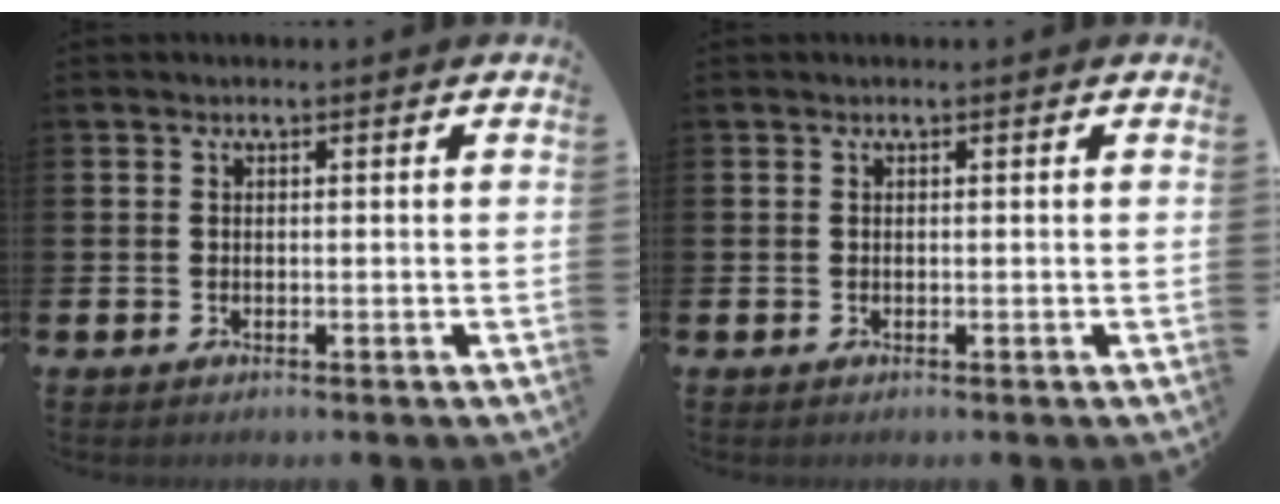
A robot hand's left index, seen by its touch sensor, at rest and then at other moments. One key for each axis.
{"total": 0.0}